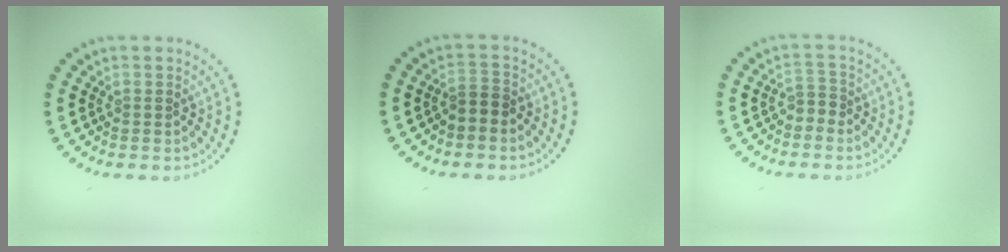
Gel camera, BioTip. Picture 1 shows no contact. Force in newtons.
{"total": 1.6, "press": 1.4, "slide": 0.8}
{"total": 1.2, "press": 0.9, "slide": 0.8}